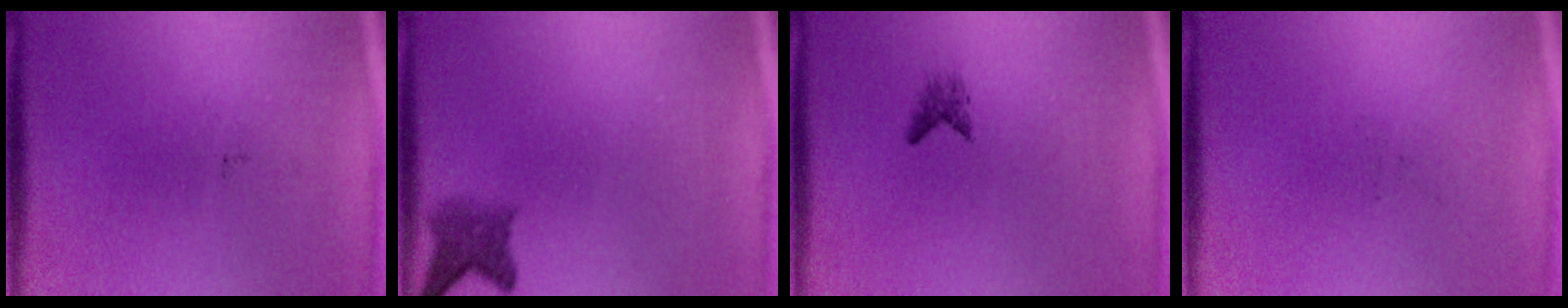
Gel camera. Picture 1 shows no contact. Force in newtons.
{"total": 2.9}
{"total": 1.1}
{"total": 0.0}